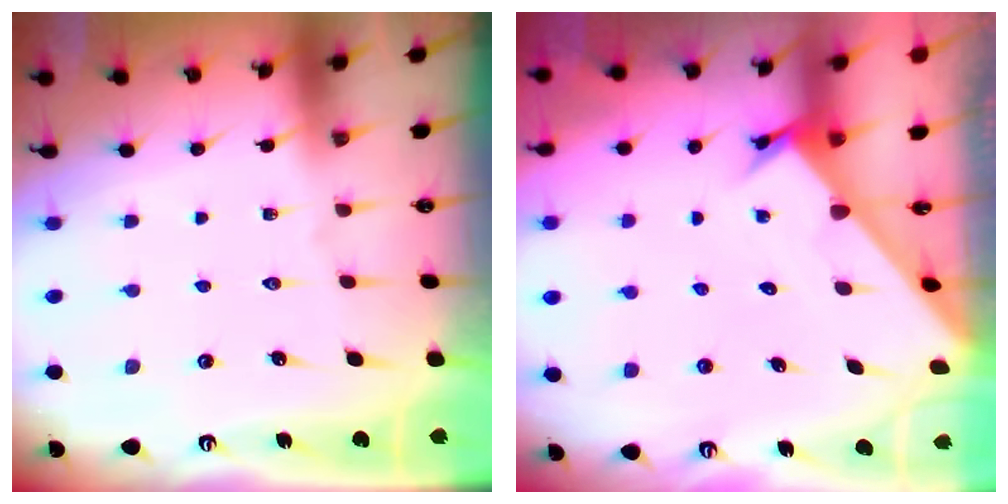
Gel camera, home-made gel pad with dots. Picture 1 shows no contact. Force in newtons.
{"total": 2.3, "press": 2.3, "slide": 0.1}